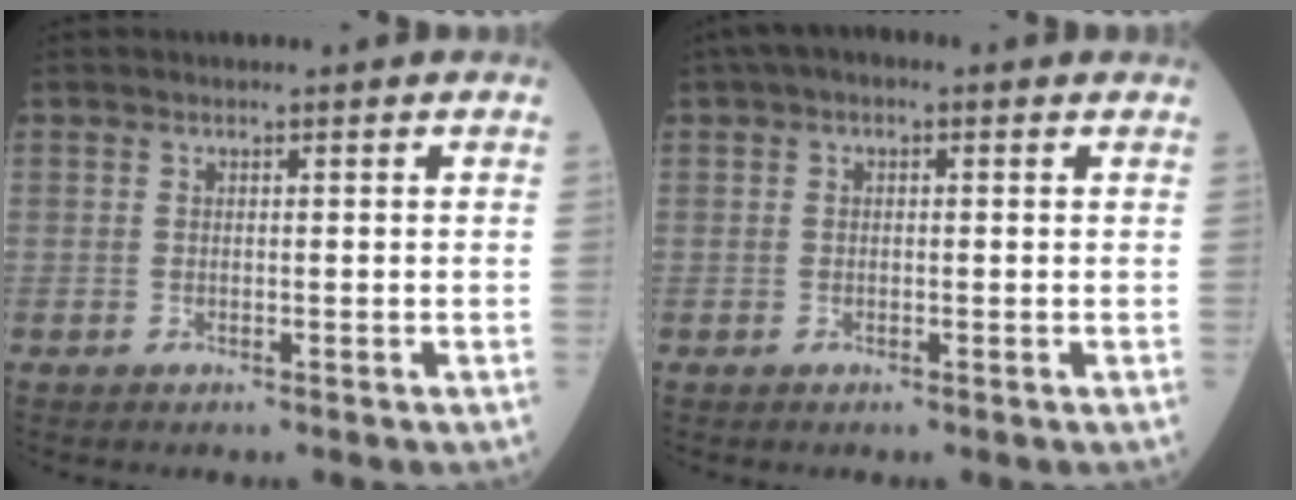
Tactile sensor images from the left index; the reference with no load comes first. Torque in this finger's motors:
{"motor_torque": [1.05, -1.09, 1.02, 0.21]}